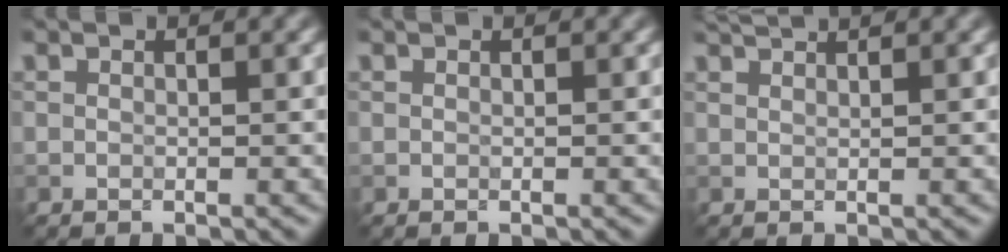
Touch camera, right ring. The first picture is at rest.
{"total": 0.0}
{"total": 1.6, "force": [1.4, 0.3, 0.7], "torque": [-0.005, 0.002, 0.015]}